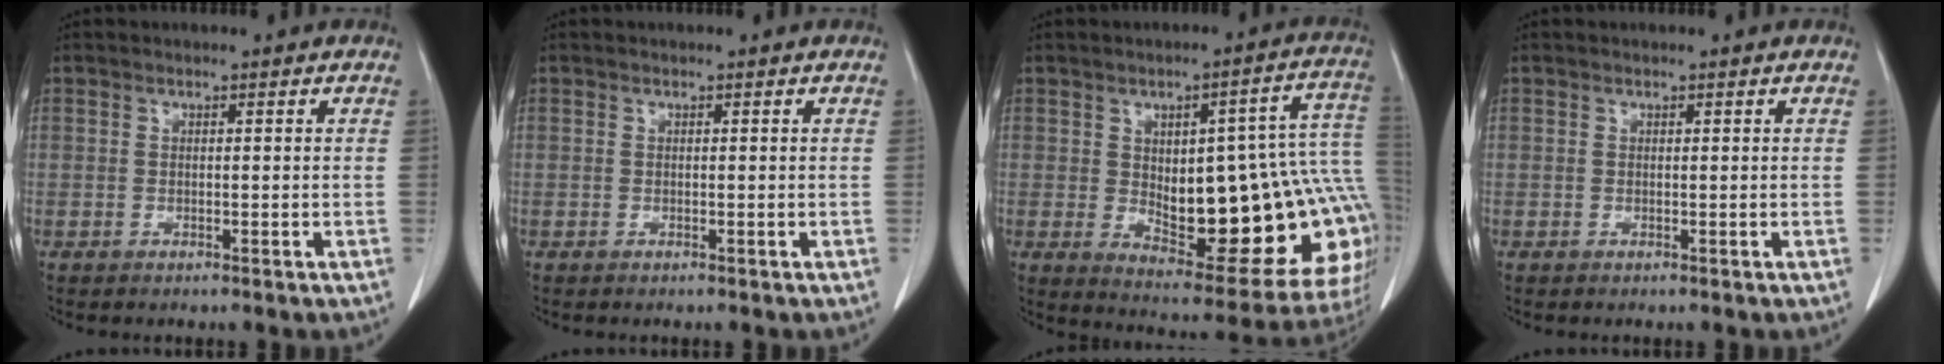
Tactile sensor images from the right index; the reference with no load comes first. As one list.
[{"total": 0.0}, {"total": 24.8, "force": [-1.5, 8.0, 23.4], "torque": [-0.232, 0.028, 0.008]}, {"total": 0.0}]